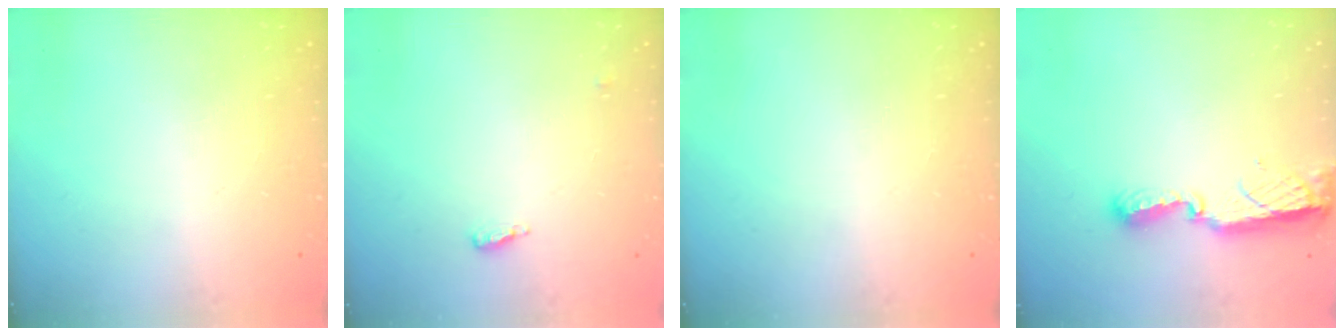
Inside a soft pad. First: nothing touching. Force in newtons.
{"total": 4.7, "press": 4.6, "slide": 1.2}
{"total": 0.0}
{"total": 8.3, "press": 8.3, "slide": 0.7}